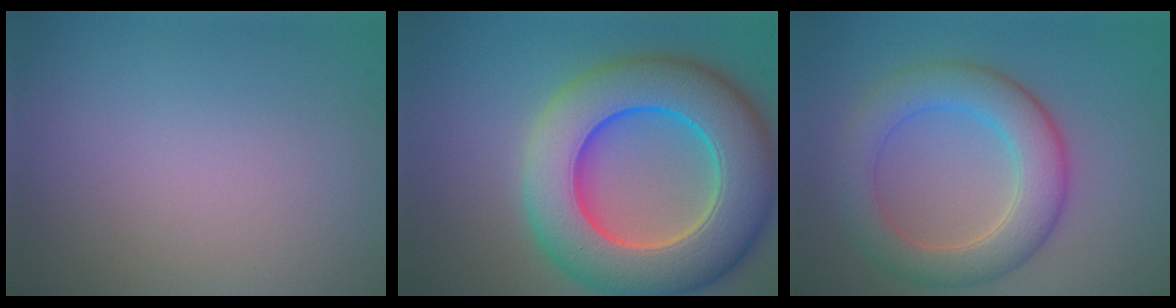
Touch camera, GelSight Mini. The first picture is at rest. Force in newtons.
{"total": 13.3, "press": 13.1, "slide": 2.1}
{"total": 6.0, "press": 6.0, "slide": 0.1}